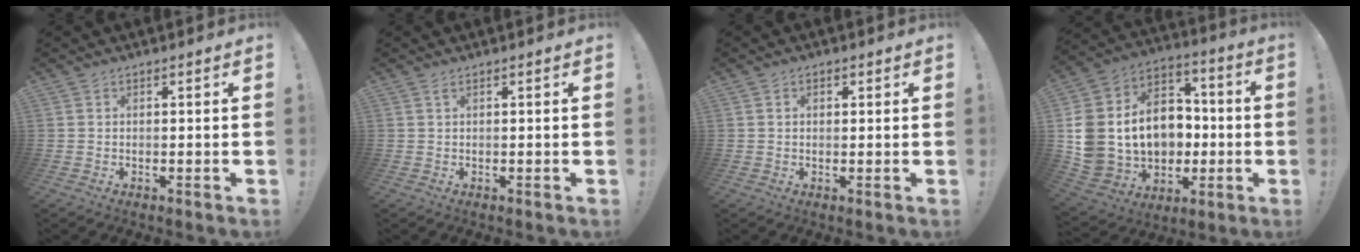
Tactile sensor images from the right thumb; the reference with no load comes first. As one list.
[{"total": 0.8, "force": [0.3, 0.1, 0.7], "torque": [-0.011, -0.001, 0.004]}, {"total": 1.2, "force": [0.4, 0.9, 0.7], "torque": [-0.006, 0.001, 0.005]}, {"total": 19.8, "force": [-0.7, 16.5, 10.9], "torque": [-0.208, 0.012, 0.034]}]